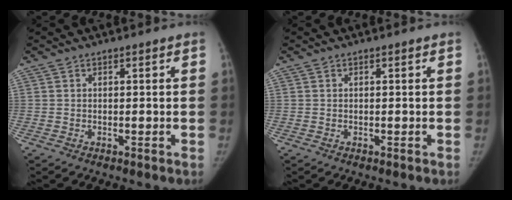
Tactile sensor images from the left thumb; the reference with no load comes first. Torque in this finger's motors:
{"motor_torque": [-0.03, -0.01, 0.14, -0.12, 0.00]}